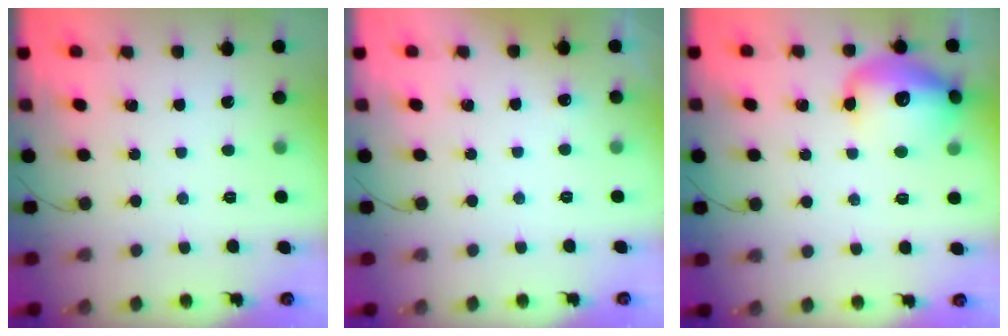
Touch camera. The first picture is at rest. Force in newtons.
{"total": 2.8, "press": 2.6, "slide": 1.2}
{"total": 14.9, "press": 14.8, "slide": 1.4}